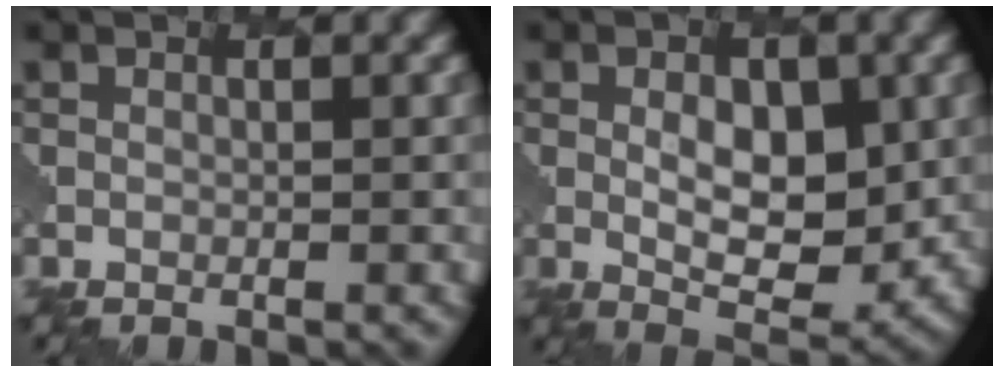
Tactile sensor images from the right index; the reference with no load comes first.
{"total": 5.5, "force": [0.7, 3.0, 4.6], "torque": [-0.067, -0.008, 0.014]}